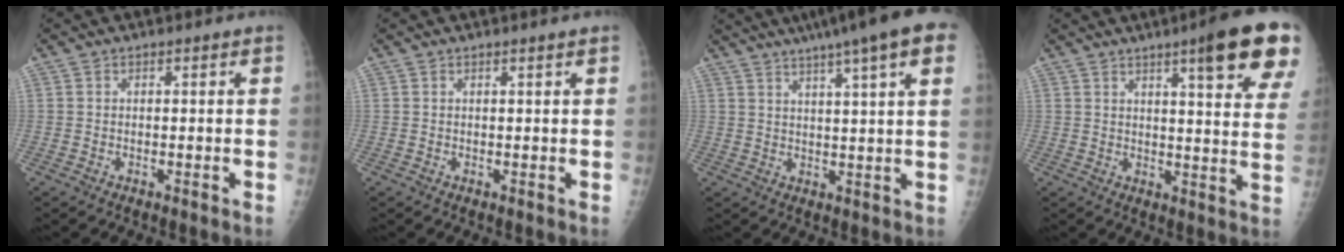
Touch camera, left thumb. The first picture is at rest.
{"total": 0.7, "force": [0.5, -0.3, 0.5], "torque": [-0.020, -0.004, 0.014]}
{"total": 16.2, "force": [9.9, 1.8, 12.8], "torque": [-0.185, 0.009, 0.125]}
{"total": 16.4, "force": [9.6, 2.2, 13.1], "torque": [-0.146, -0.039, 0.113]}